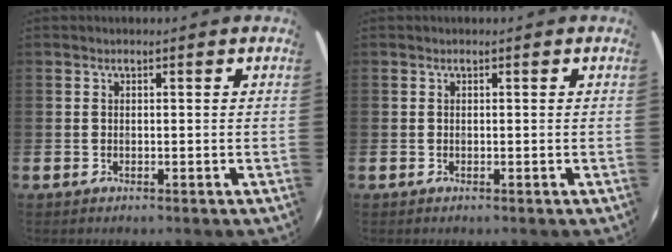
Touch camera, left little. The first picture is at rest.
{"total": 0.0}